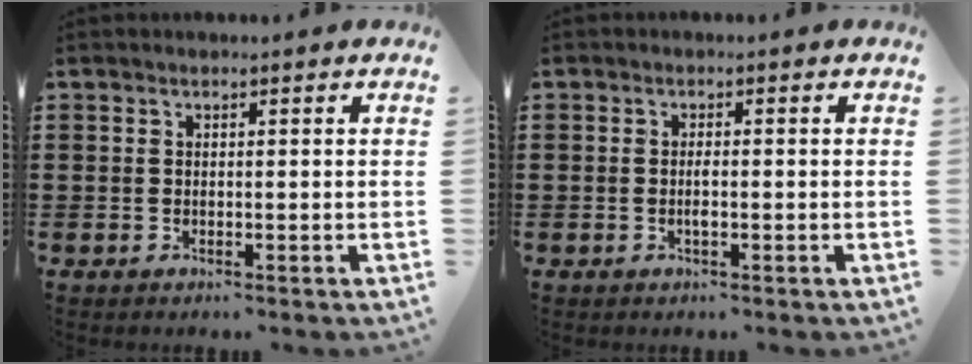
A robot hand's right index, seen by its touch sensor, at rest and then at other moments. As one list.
[{"total": 1.5, "force": [-0.4, 0.4, 1.4], "torque": [-0.026, 0.002, -0.008]}]